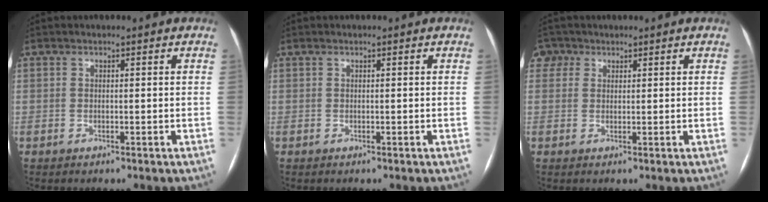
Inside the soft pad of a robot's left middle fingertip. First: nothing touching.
{"total": 0.0}
{"total": 2.6, "force": [1.4, 2.2, 0.2], "torque": [0.002, 0.011, 0.023]}